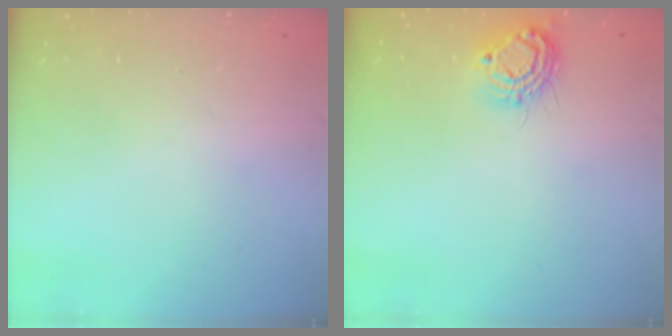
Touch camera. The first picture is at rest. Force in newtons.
{"total": 9.8, "press": 9.8, "slide": 0.8}